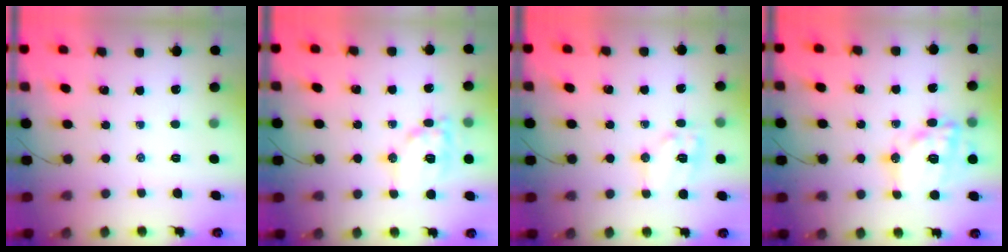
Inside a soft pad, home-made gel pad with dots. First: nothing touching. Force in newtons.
{"total": 11.5, "press": 11.5, "slide": 1.0}
{"total": 11.1, "press": 11.1, "slide": 0.6}
{"total": 17.4, "press": 17.1, "slide": 3.1}